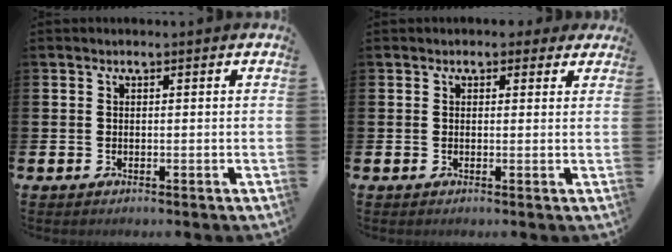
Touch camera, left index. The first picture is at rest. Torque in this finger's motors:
{"motor_torque": [1.16, -0.97, 0.24, 0.01]}